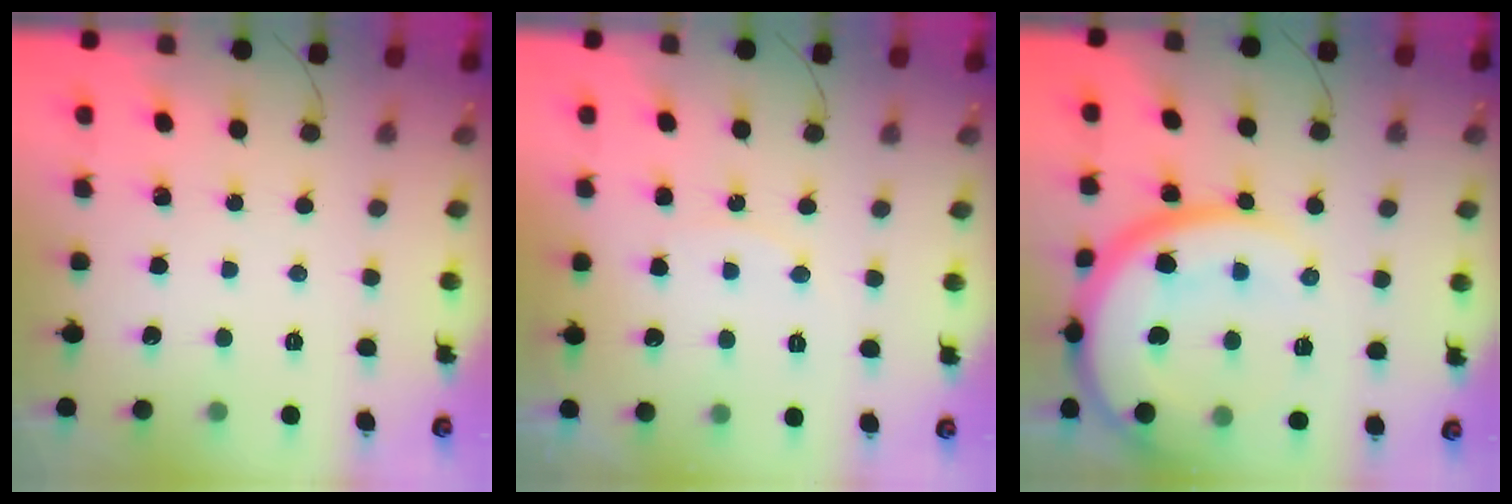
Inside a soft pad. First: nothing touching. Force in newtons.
{"total": 5.6, "press": 5.6, "slide": 0.7}
{"total": 20.8, "press": 20.7, "slide": 2.0}